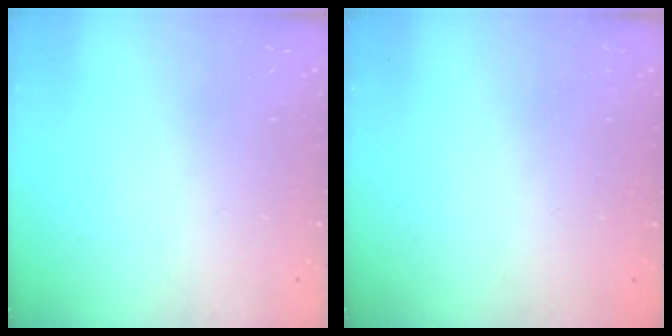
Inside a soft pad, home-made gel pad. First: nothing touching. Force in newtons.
{"total": 0.0}